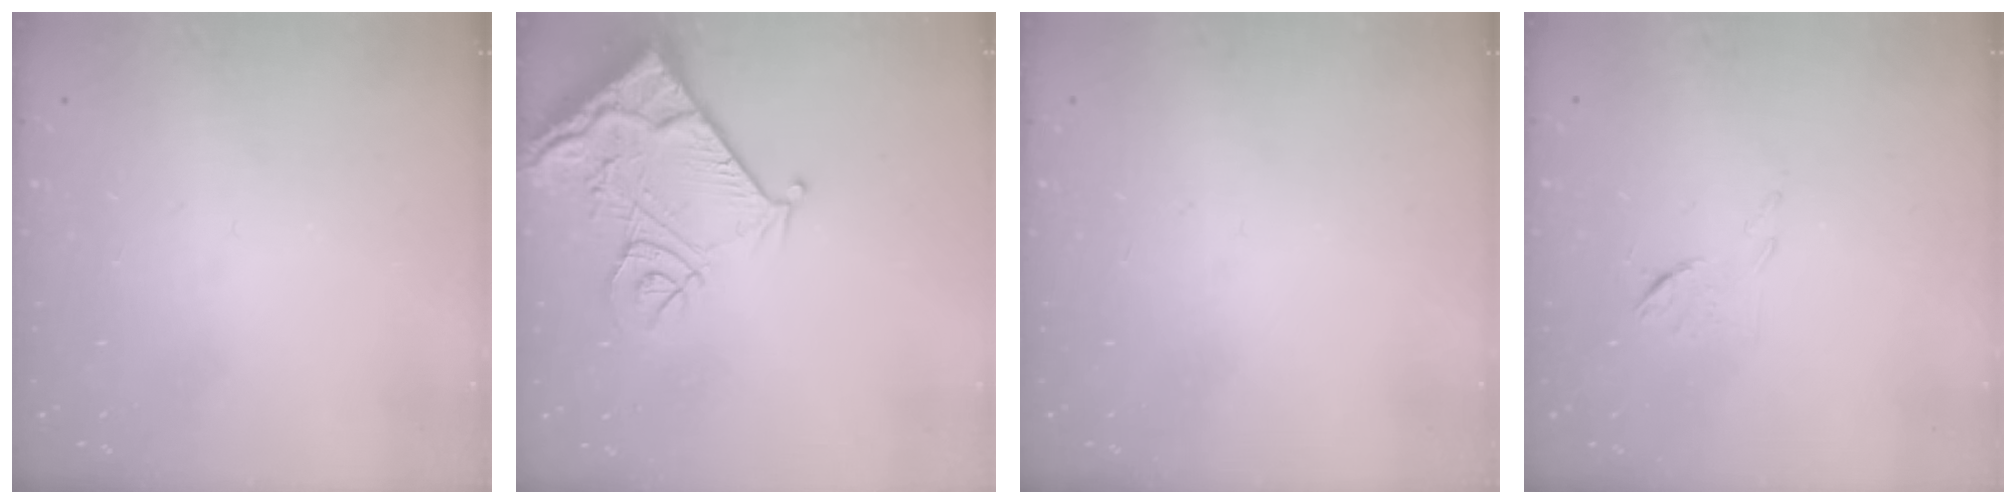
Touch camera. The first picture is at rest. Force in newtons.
{"total": 13.6, "press": 13.5, "slide": 1.7}
{"total": 0.0}
{"total": 6.0, "press": 6.0, "slide": 0.7}